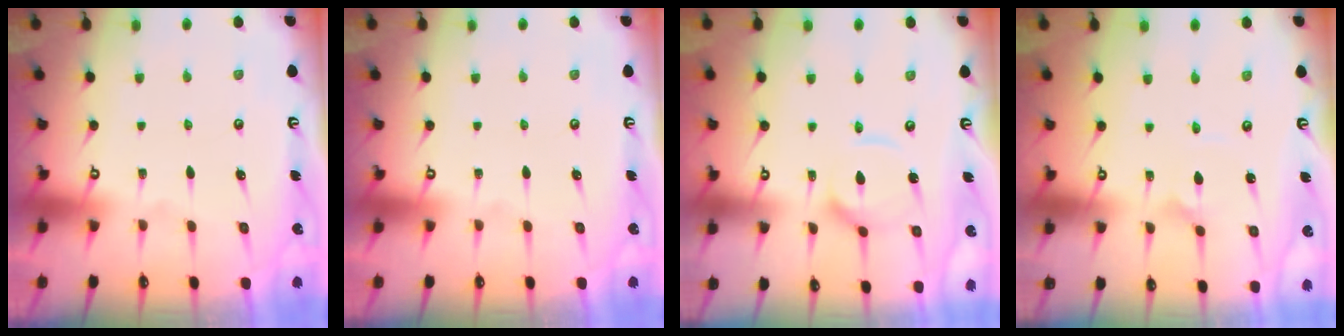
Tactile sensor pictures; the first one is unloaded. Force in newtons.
{"total": 0.0}
{"total": 9.7, "press": 9.7, "slide": 1.0}
{"total": 2.7, "press": 2.6, "slide": 0.3}